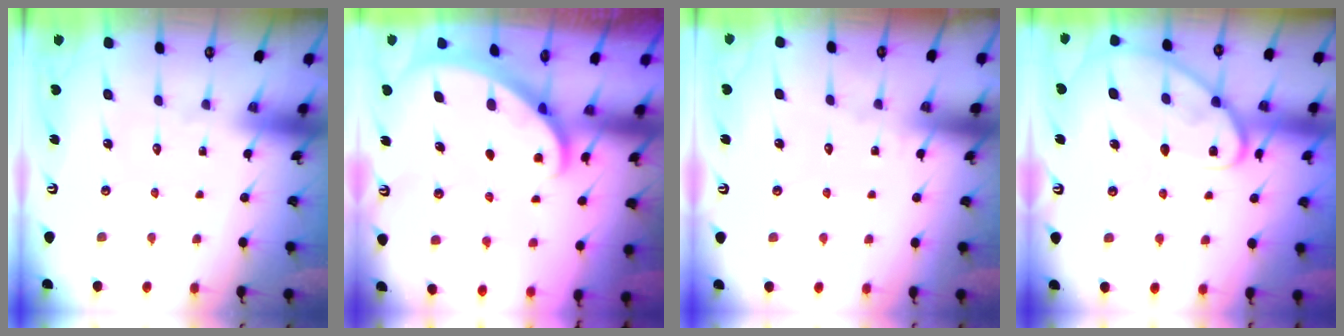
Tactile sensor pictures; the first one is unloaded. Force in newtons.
{"total": 1.7, "press": 1.7, "slide": 0.1}
{"total": 1.8, "press": 1.7, "slide": 0.3}
{"total": 11.3, "press": 11.2, "slide": 1.0}